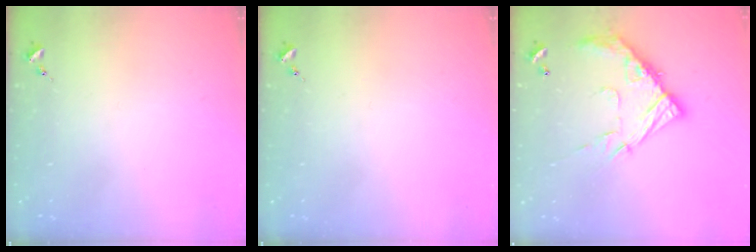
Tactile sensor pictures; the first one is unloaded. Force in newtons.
{"total": 0.0}
{"total": 15.6, "press": 15.5, "slide": 1.2}